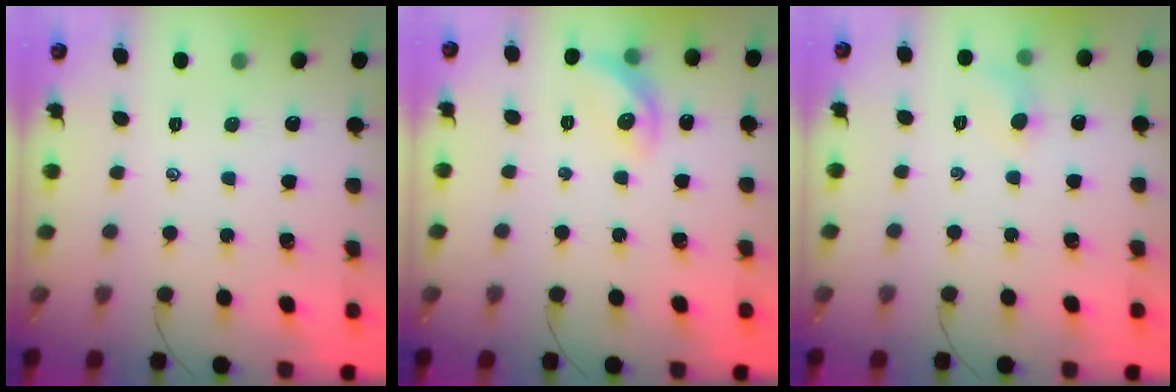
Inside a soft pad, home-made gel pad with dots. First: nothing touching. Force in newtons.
{"total": 9.4, "press": 9.4, "slide": 0.0}
{"total": 5.1, "press": 4.8, "slide": 1.6}